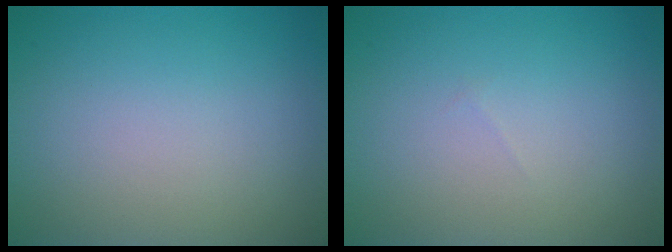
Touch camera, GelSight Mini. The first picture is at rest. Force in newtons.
{"total": 0.0}